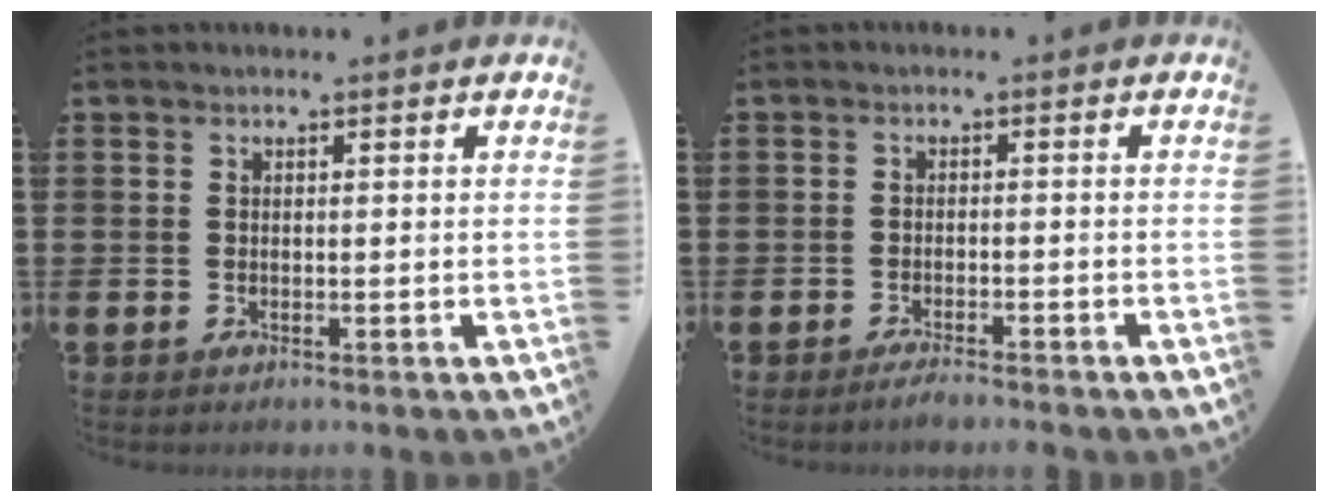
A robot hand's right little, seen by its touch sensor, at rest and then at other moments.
{"total": 1.7, "force": [-1.5, 0.0, 0.8], "torque": [-0.013, 0.001, -0.028]}